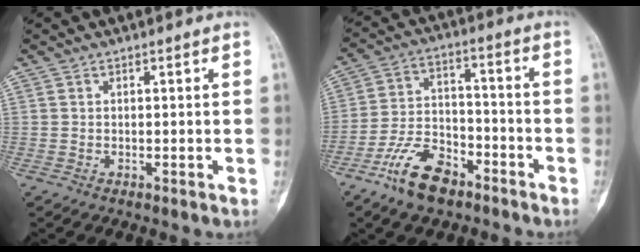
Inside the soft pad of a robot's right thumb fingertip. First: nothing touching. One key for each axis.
{"total": 11.7, "fx": -7.7, "fy": 5.8, "fz": 6.6, "tx": -0.116, "ty": 0.051, "tz": -0.148}